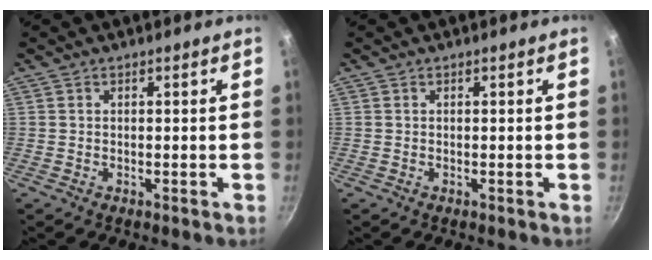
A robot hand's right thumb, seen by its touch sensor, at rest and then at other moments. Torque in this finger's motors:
{"motor_torque": [-0.01, 0.00, 0.05, -0.15, 0.00]}